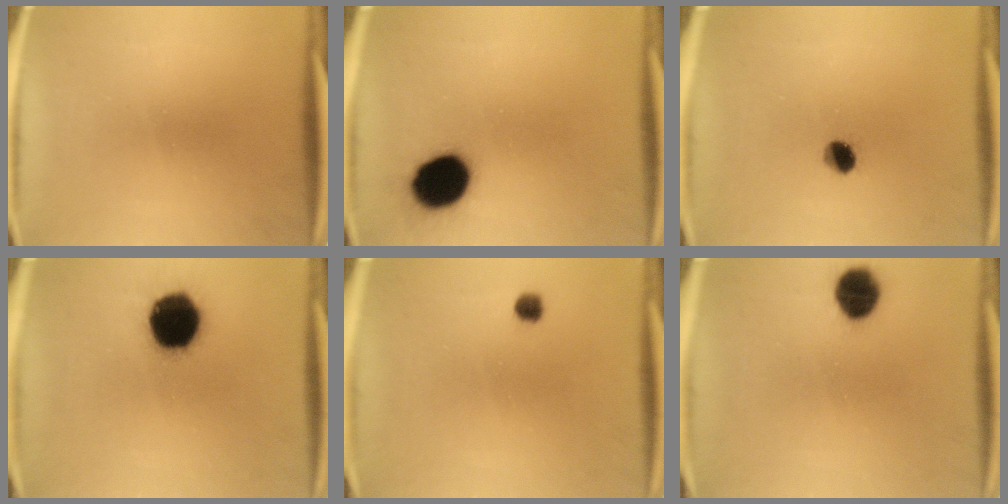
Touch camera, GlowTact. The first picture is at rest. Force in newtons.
{"total": 13.6}
{"total": 4.0}
{"total": 17.2}
{"total": 1.8}
{"total": 7.6}